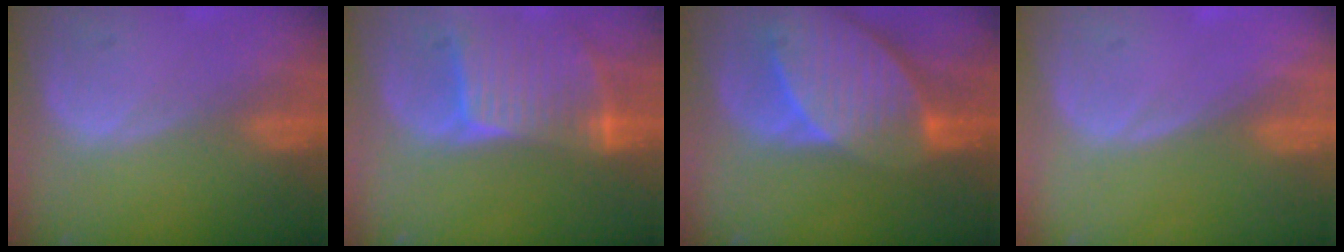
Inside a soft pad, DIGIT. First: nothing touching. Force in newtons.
{"total": 9.2, "press": 8.1, "slide": 4.3}
{"total": 10.7, "press": 9.4, "slide": 5.0}
{"total": 0.0}